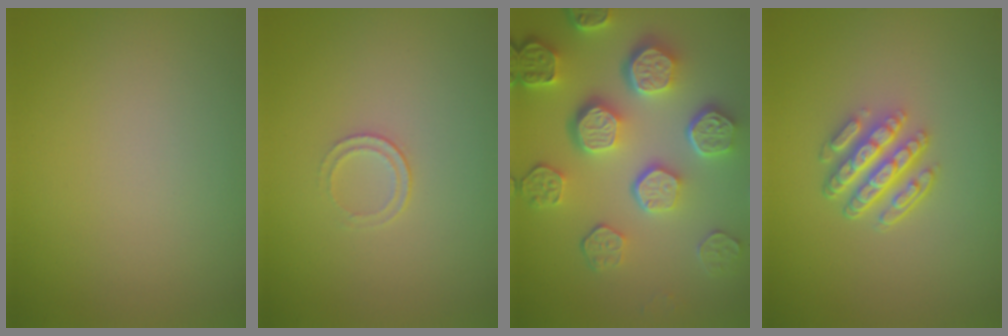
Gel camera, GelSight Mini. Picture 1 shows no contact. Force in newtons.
{"total": 1.0, "press": 0.5, "slide": 0.9}
{"total": 8.4, "press": 6.2, "slide": 5.7}
{"total": 4.9, "press": 3.6, "slide": 3.3}